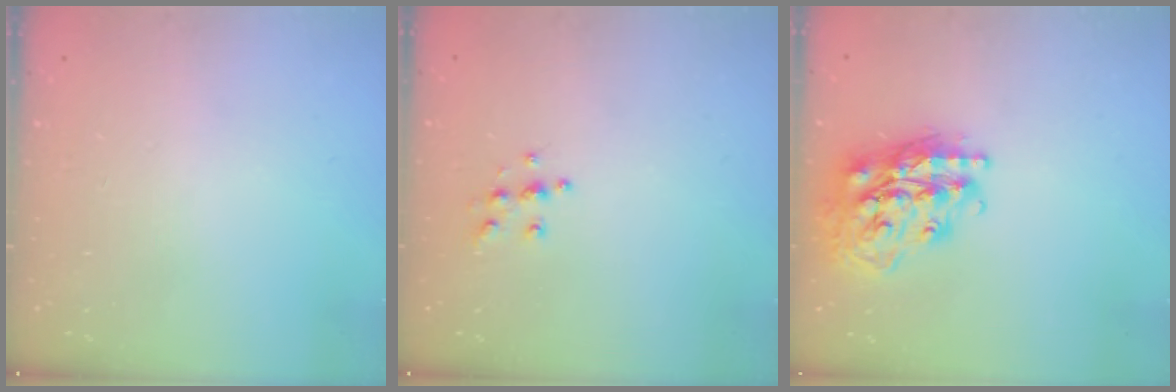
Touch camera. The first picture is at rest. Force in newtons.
{"total": 5.3, "press": 5.2, "slide": 0.2}
{"total": 20.5, "press": 20.5, "slide": 1.6}